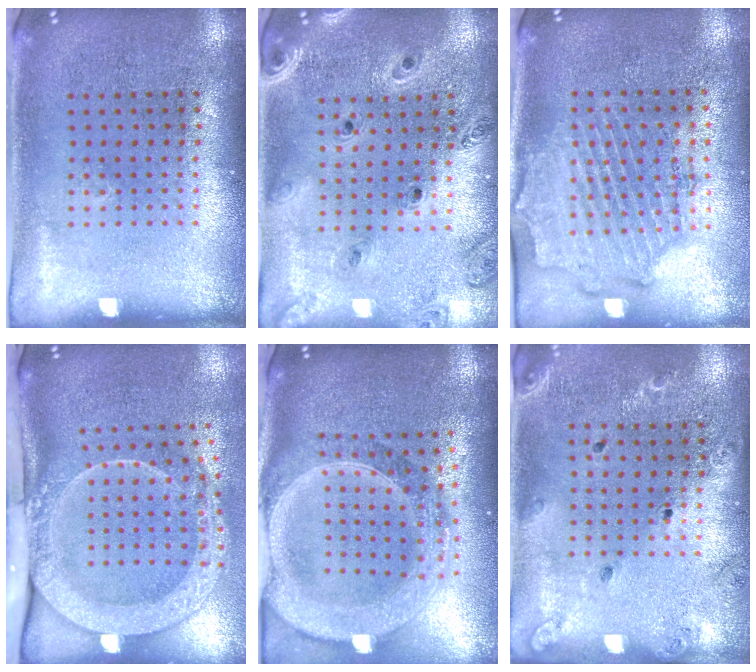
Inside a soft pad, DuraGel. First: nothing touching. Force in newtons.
{"total": 1.3, "press": 1.2, "slide": 0.3}
{"total": 1.9, "press": 1.7, "slide": 0.8}
{"total": 3.0, "press": 2.1, "slide": 2.1}
{"total": 3.1, "press": 2.6, "slide": 1.6}
{"total": 1.4, "press": 1.4, "slide": 0.2}